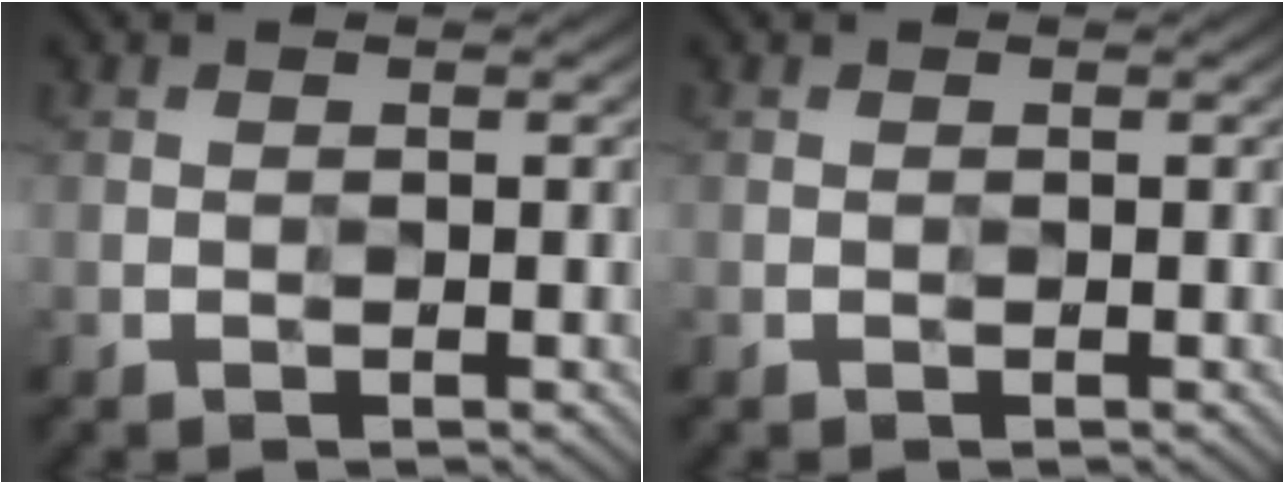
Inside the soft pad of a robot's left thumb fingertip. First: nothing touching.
{"total": 0.0}